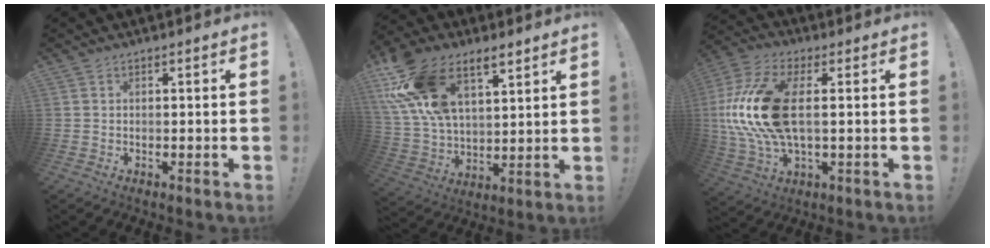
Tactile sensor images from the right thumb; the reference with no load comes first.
{"total": 19.8, "force": [11.1, 11.0, 12.1], "torque": [-0.250, -0.056, 0.202]}
{"total": 20.4, "force": [1.4, 9.7, 17.8], "torque": [-0.353, -0.001, 0.034]}